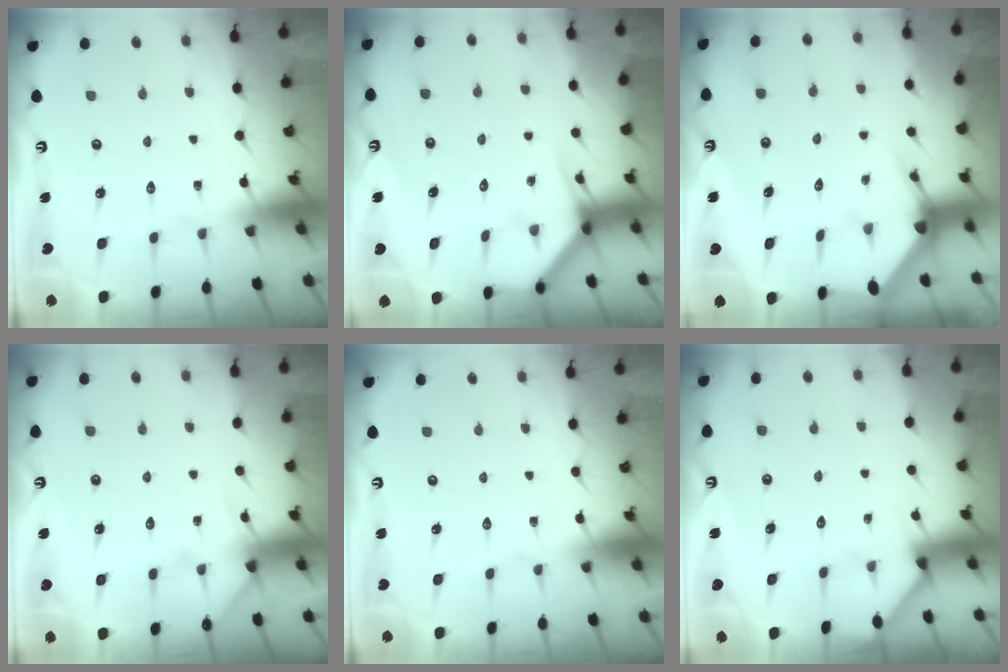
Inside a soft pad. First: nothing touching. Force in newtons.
{"total": 3.6, "press": 3.6, "slide": 0.2}
{"total": 2.9, "press": 2.9, "slide": 0.2}
{"total": 5.3, "press": 5.3, "slide": 0.6}
{"total": 0.0}
{"total": 2.2, "press": 2.2, "slide": 0.3}